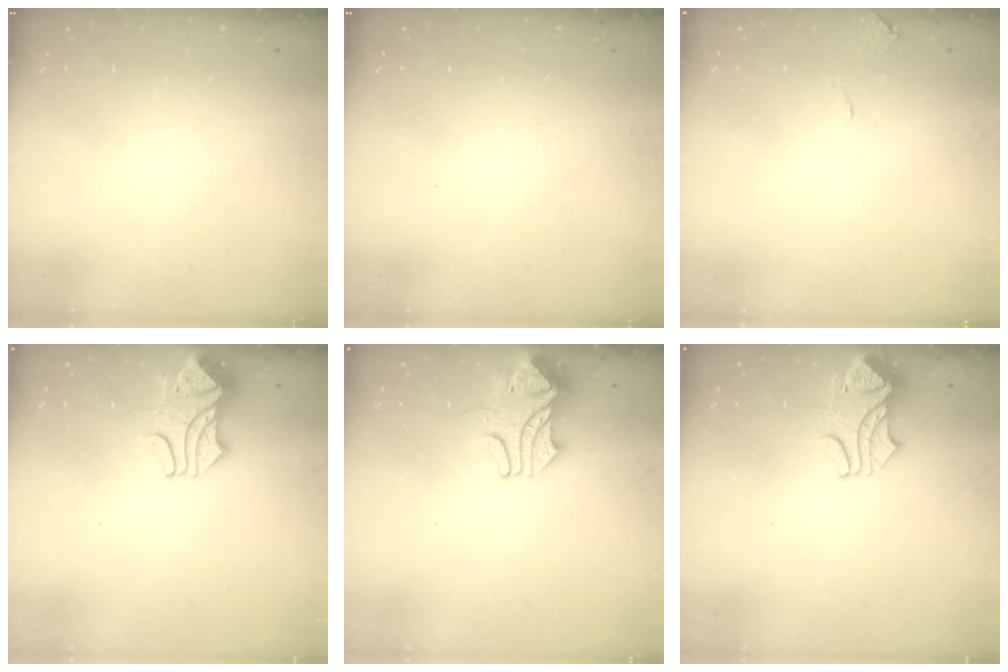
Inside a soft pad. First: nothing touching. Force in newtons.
{"total": 0.0}
{"total": 1.1, "press": 1.0, "slide": 0.3}
{"total": 1.7, "press": 1.3, "slide": 1.1}
{"total": 2.1, "press": 2.0, "slide": 0.9}
{"total": 1.6, "press": 1.5, "slide": 0.5}